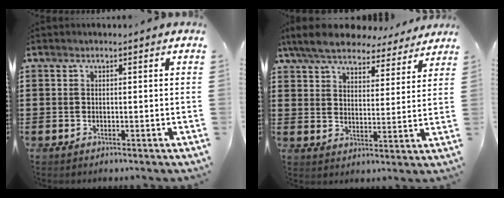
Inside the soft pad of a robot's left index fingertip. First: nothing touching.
{"total": 7.2, "force": [6.7, 1.4, 2.4], "torque": [-0.076, -0.026, 0.120]}